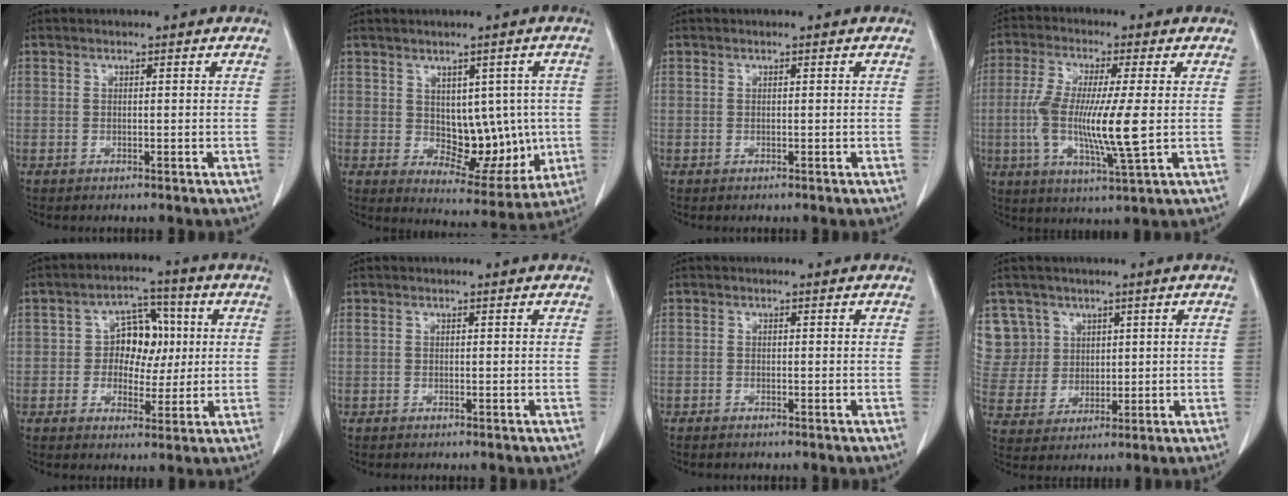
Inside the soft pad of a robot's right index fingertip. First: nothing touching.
{"total": 10.0, "force": [0.2, 5.9, 8.0], "torque": [-0.088, 0.007, 0.026]}
{"total": 0.0}
{"total": 12.2, "force": [-0.8, 1.1, 12.1], "torque": [-0.240, -0.014, -0.019]}
{"total": 7.9, "force": [1.1, 5.8, 5.2], "torque": [-0.068, 0.023, 0.021]}
{"total": 0.0}
{"total": 0.5, "force": [-0.5, 0.2, 0.2], "torque": [-0.009, -0.001, -0.009]}
{"total": 8.8, "force": [4.5, 7.6, 0.1], "torque": [-0.005, 0.021, 0.104]}